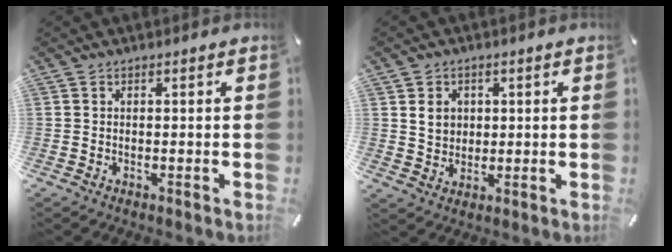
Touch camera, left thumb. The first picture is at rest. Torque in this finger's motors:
{"motor_torque": [1.19, 1.04, 0.31, -0.35, 0.05]}